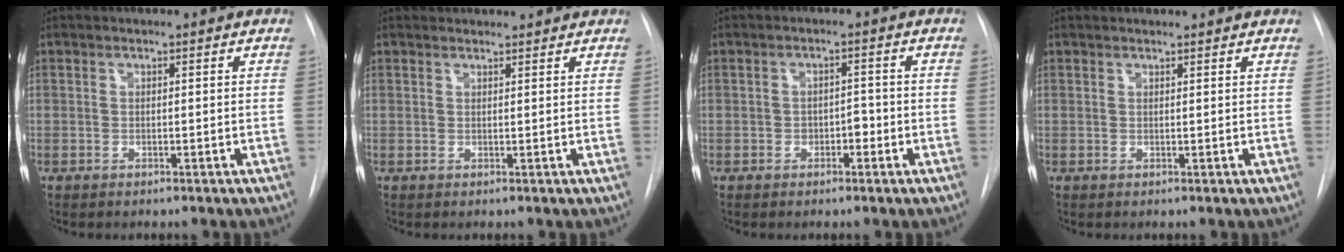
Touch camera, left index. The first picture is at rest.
{"total": 5.0, "force": [4.8, 1.0, 0.7], "torque": [-0.006, 0.031, 0.055]}
{"total": 2.2, "force": [-0.8, 1.3, 1.5], "torque": [-0.015, 0.007, -0.012]}
{"total": 3.4, "force": [3.3, 0.3, 0.8], "torque": [-0.013, 0.020, 0.038]}